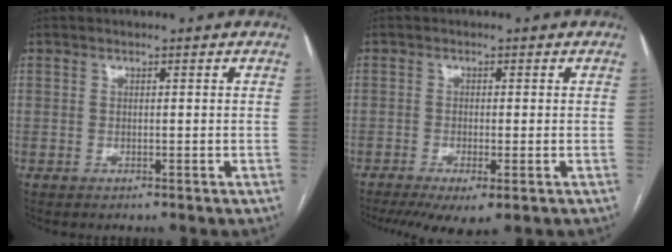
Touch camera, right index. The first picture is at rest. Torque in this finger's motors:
{"motor_torque": [1.08, -1.05, 0.54, 0.13]}